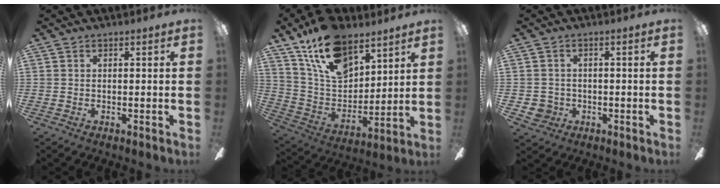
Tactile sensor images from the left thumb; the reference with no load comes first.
{"total": 18.1, "force": [12.3, 9.7, 9.1], "torque": [-0.173, -0.058, 0.229]}
{"total": 3.7, "force": [-0.6, 3.6, 0.6], "torque": [-0.022, 0.007, -0.010]}